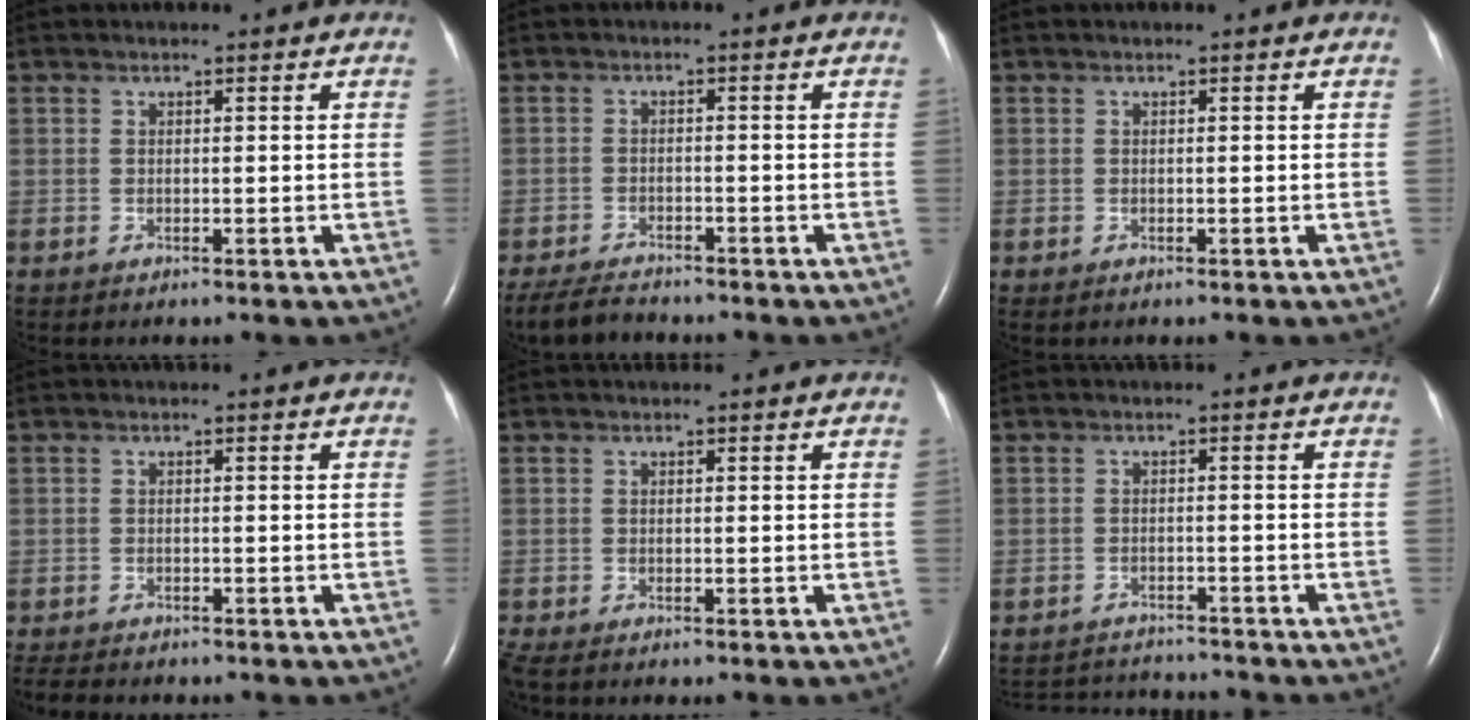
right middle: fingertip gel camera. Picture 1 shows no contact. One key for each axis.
{"total": 5.0, "fx": -4.6, "fy": 1.1, "fz": 1.7, "tx": -0.033, "ty": -0.015, "tz": -0.078}
{"total": 0.0}
{"total": 4.0, "fx": -3.5, "fy": 1.0, "fz": 1.6, "tx": -0.027, "ty": -0.010, "tz": -0.053}
{"total": 1.3, "fx": -1.1, "fy": 0.2, "fz": 0.6, "tx": -0.020, "ty": -0.007, "tz": -0.022}
{"total": 7.4, "fx": -7.3, "fy": 0.6, "fz": 0.7, "tx": -0.013, "ty": 0.002, "tz": -0.106}